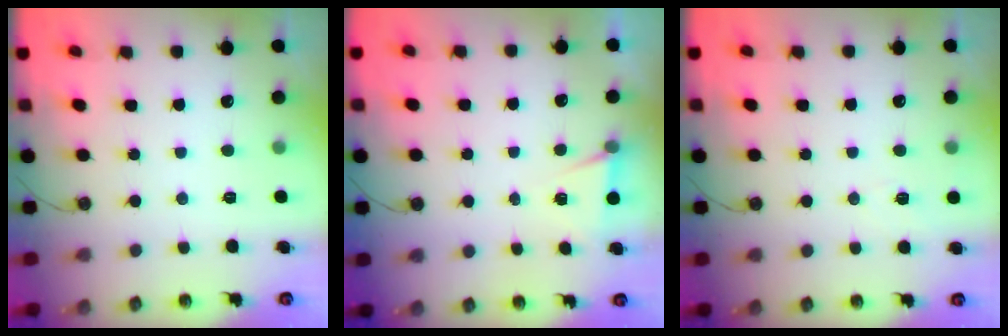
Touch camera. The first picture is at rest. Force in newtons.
{"total": 4.7, "press": 1.7, "slide": 4.4}
{"total": 5.0, "press": 4.9, "slide": 0.9}